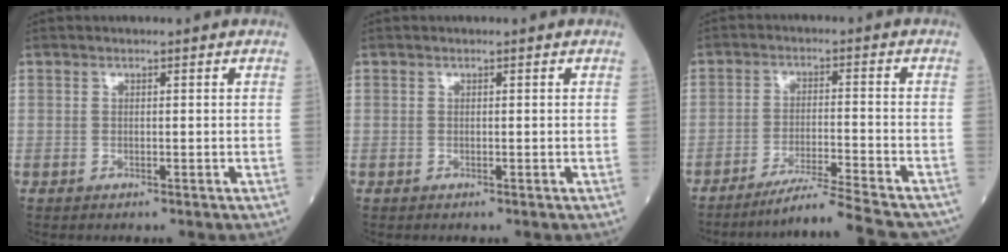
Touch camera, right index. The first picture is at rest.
{"total": 0.0}
{"total": 13.4, "force": [-12.2, -0.3, 5.4], "torque": [-0.066, -0.016, -0.183]}